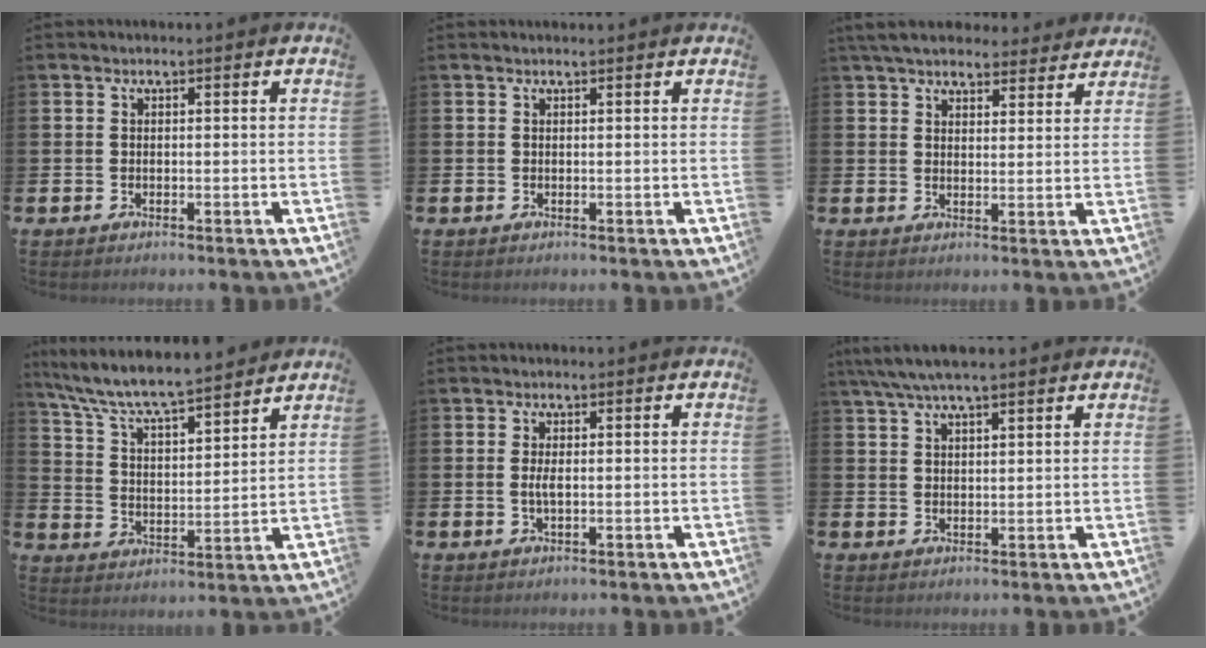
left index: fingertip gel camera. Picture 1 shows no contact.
{"total": 0.0}
{"total": 5.7, "force": [5.4, 1.5, 1.2], "torque": [-0.034, -0.025, 0.098]}
{"total": 7.5, "force": [7.2, 0.5, 2.2], "torque": [-0.073, -0.057, 0.122]}
{"total": 1.8, "force": [0.0, 0.6, 1.7], "torque": [-0.030, -0.001, -0.003]}
{"total": 5.3, "force": [4.4, 1.0, 2.7], "torque": [-0.056, -0.007, 0.080]}